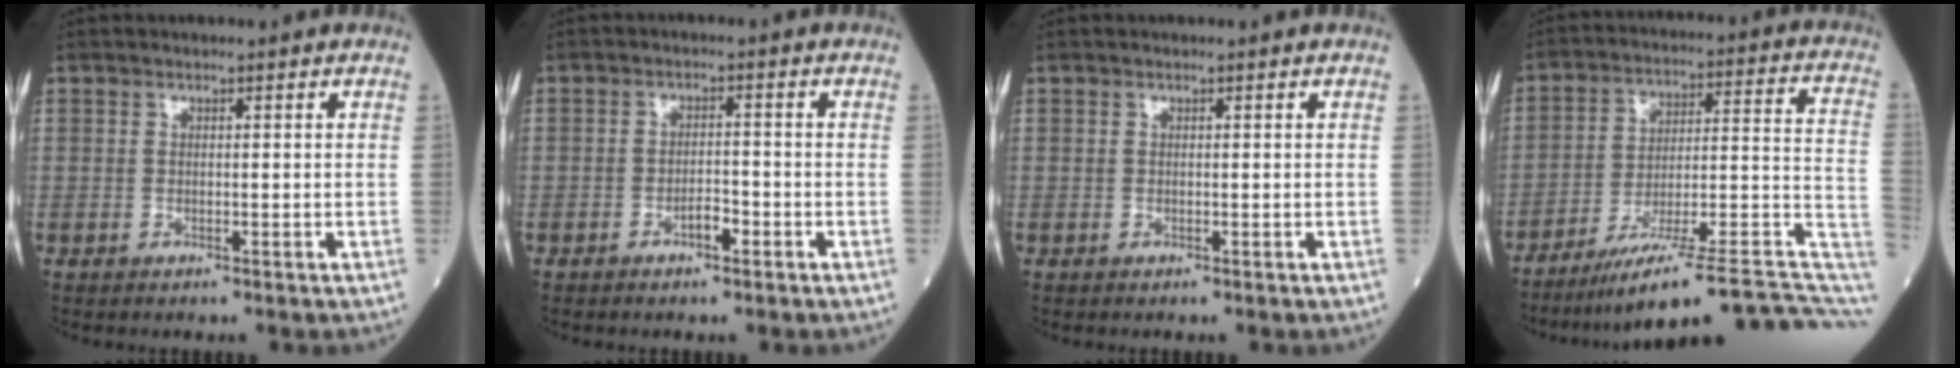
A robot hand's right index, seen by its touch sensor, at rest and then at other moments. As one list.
[{"total": 2.4, "force": [-1.4, 0.8, 1.8], "torque": [-0.027, 0.004, -0.025]}, {"total": 0.0}, {"total": 21.4, "force": [-15.5, 1.8, 14.6], "torque": [-0.142, 0.035, -0.233]}]